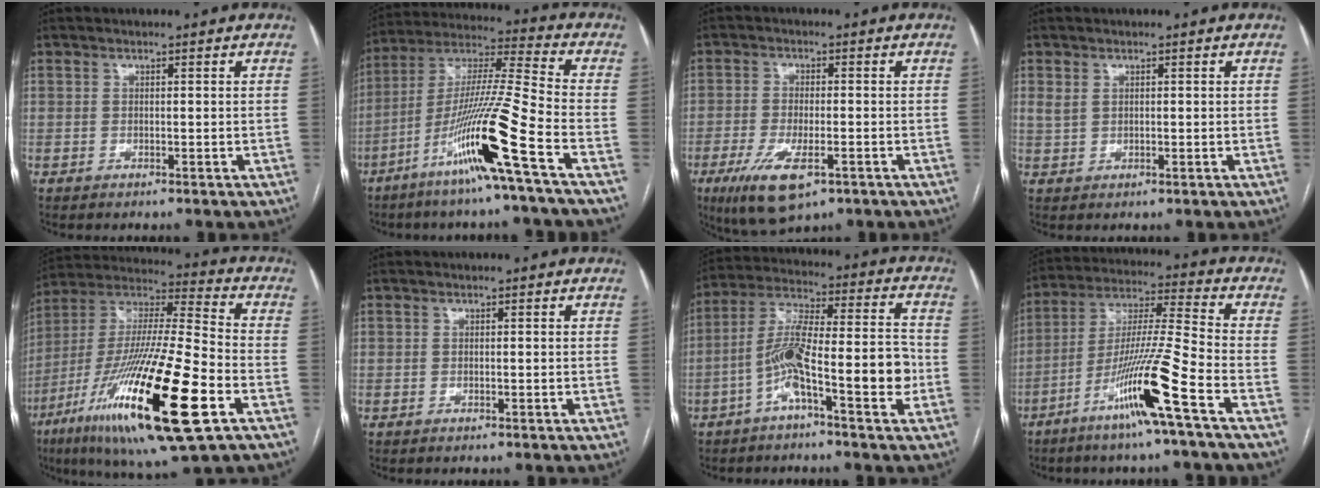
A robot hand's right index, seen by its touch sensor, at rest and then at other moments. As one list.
[{"total": 16.8, "force": [-8.0, -1.9, 14.6], "torque": [-0.290, -0.022, -0.153]}, {"total": 9.3, "force": [-4.7, 3.0, 7.4], "torque": [-0.142, -0.020, -0.073]}, {"total": 1.9, "force": [0.9, 1.2, 1.1], "torque": [-0.030, 0.008, 0.024]}, {"total": 28.2, "force": [-11.3, 3.4, 25.7], "torque": [-0.488, -0.053, -0.196]}, {"total": 0.0}, {"total": 13.4, "force": [-4.5, 1.9, 12.5], "torque": [-0.224, 0.029, -0.076]}, {"total": 14.2, "force": [-7.3, -1.7, 12.1], "torque": [-0.234, -0.017, -0.140]}]